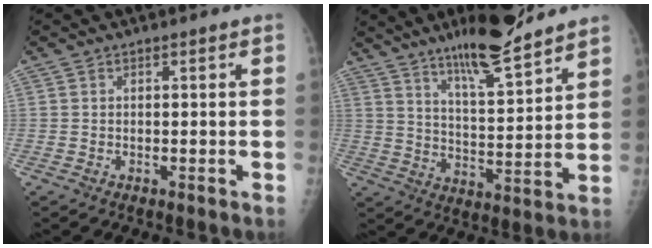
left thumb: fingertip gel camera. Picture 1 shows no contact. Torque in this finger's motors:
{"motor_torque": [0.18, 0.12, 0.33, -0.14, 0.05]}